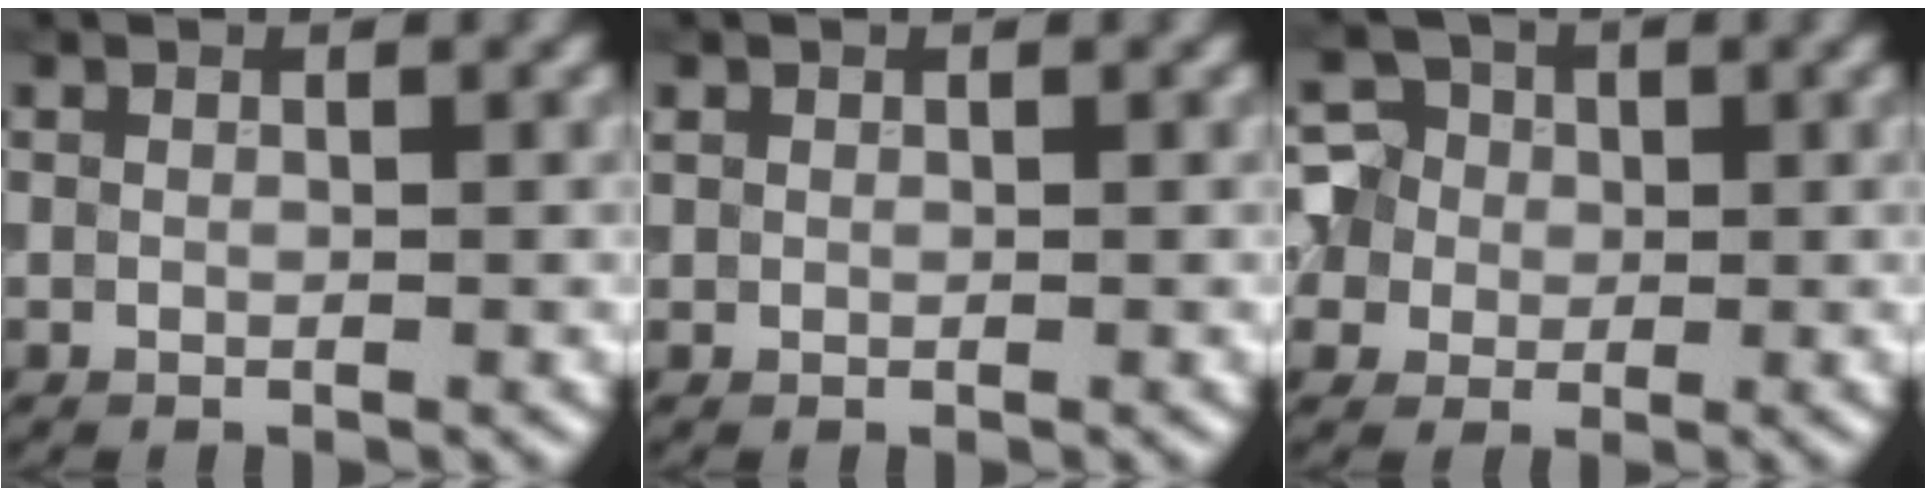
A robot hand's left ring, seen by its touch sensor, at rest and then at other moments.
{"total": 0.6, "force": [0.3, 0.5, 0.1], "torque": [0.002, -0.001, 0.007]}
{"total": 6.9, "force": [0.8, 6.3, 2.5], "torque": [-0.052, 0.038, -0.008]}